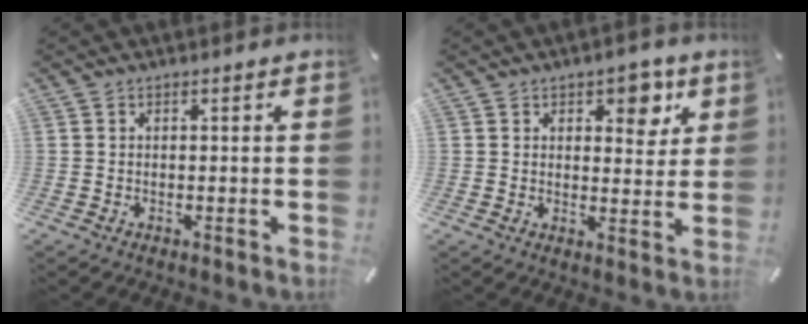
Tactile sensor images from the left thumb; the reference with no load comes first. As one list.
[{"total": 6.1, "force": [3.3, 3.9, 3.3], "torque": [-0.023, -0.016, 0.048]}]